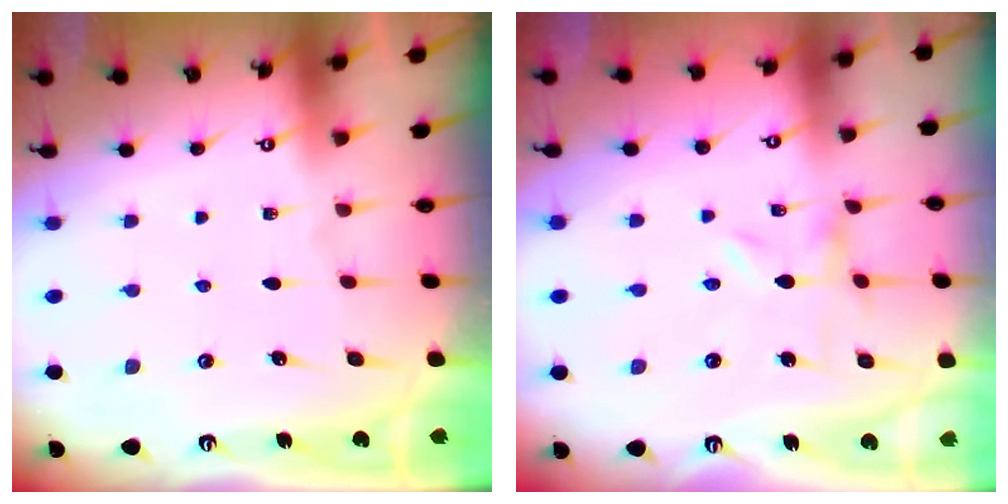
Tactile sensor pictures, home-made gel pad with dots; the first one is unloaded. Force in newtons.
{"total": 0.0}